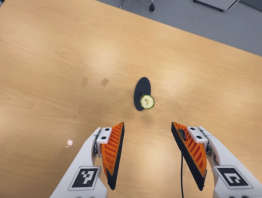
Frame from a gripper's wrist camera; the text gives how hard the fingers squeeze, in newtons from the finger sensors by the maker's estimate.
{"total": 0.0}